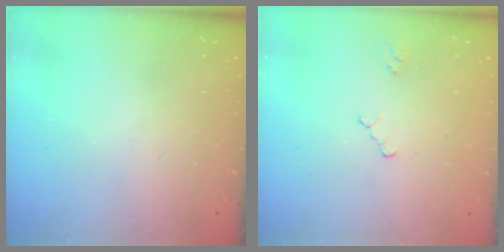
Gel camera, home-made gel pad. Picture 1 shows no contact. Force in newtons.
{"total": 1.5, "press": 1.5, "slide": 0.3}